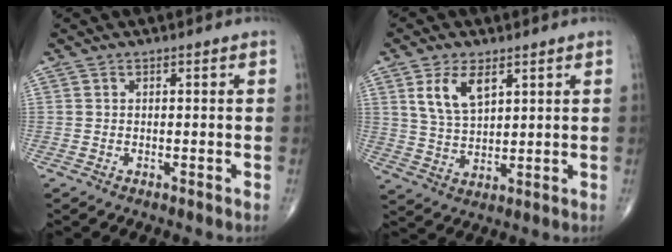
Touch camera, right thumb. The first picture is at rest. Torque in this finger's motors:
{"motor_torque": [0.26, 0.21, 0.23, -0.11, 0.05]}